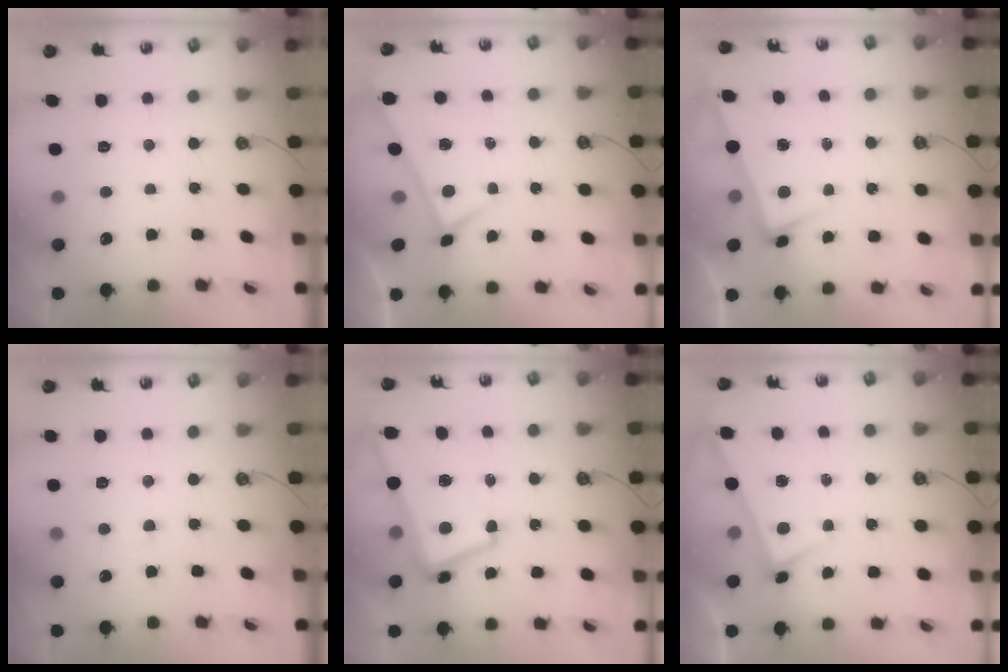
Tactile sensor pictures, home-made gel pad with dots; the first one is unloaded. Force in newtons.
{"total": 0.0}
{"total": 3.3, "press": 3.1, "slide": 1.1}
{"total": 4.2, "press": 4.2, "slide": 0.2}
{"total": 7.2, "press": 7.1, "slide": 1.6}
{"total": 3.0, "press": 3.0, "slide": 0.1}